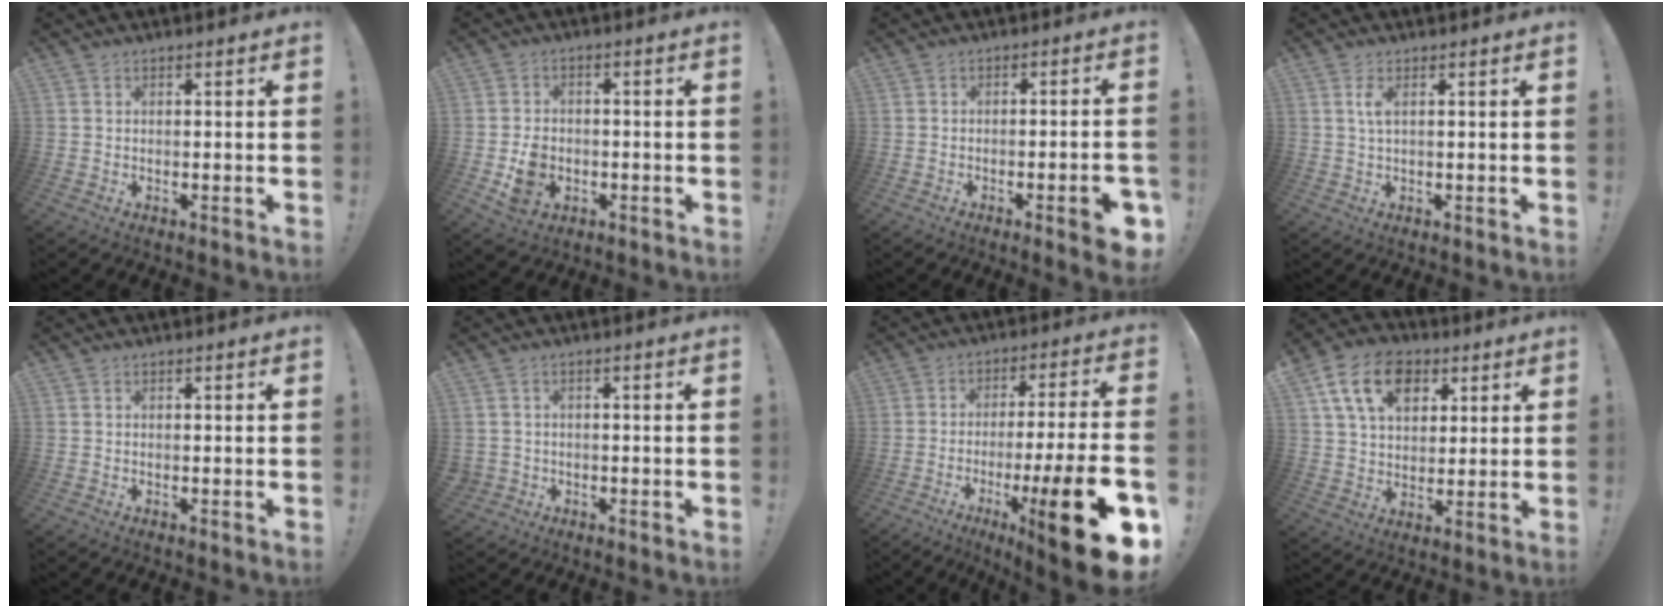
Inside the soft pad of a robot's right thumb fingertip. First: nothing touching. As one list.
[{"total": 8.5, "force": [-2.2, 6.7, 4.7], "torque": [-0.074, 0.013, -0.031]}, {"total": 6.5, "force": [-2.7, 0.7, 5.8], "torque": [-0.086, 0.010, -0.038]}, {"total": 2.9, "force": [0.9, 0.8, 2.6], "torque": [-0.052, 0.001, 0.014]}, {"total": 0.0}, {"total": 2.2, "force": [-0.1, 2.2, 0.4], "torque": [-0.005, 0.003, 0.000]}, {"total": 21.6, "force": [-8.9, 2.6, 19.5], "torque": [-0.306, 0.038, -0.133]}, {"total": 16.0, "force": [6.8, 11.1, 9.2], "torque": [-0.141, -0.016, 0.130]}]